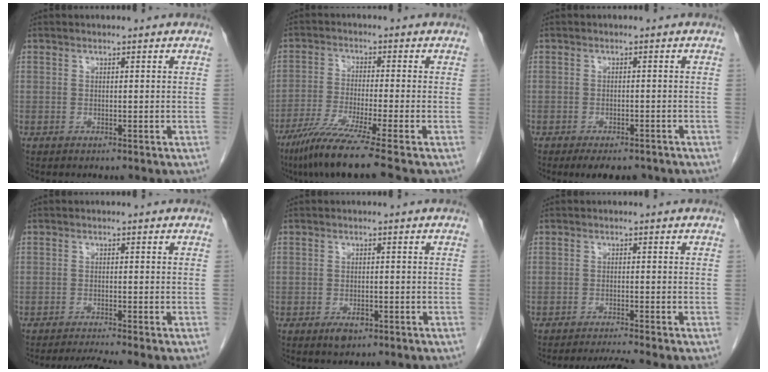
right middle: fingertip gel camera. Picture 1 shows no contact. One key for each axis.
{"total": 10.2, "fx": -7.4, "fy": -1.7, "fz": 6.8, "tx": -0.118, "ty": -0.038, "tz": -0.128}
{"total": 6.2, "fx": -4.8, "fy": 2.5, "fz": 3.0, "tx": -0.034, "ty": -0.004, "tz": -0.064}
{"total": 3.1, "fx": -2.6, "fy": -1.3, "fz": 1.0, "tx": -0.024, "ty": -0.016, "tz": -0.048}
{"total": 2.4, "fx": -1.3, "fy": 1.1, "fz": 1.6, "tx": -0.028, "ty": 0.000, "tz": -0.015}
{"total": 3.2, "fx": -2.7, "fy": -1.7, "fz": 0.4, "tx": -0.017, "ty": -0.016, "tz": -0.048}